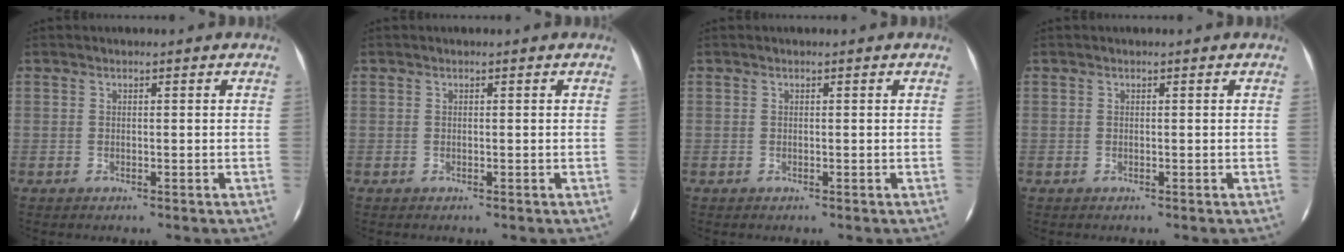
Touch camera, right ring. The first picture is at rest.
{"total": 0.0}
{"total": 0.0}
{"total": 0.0}